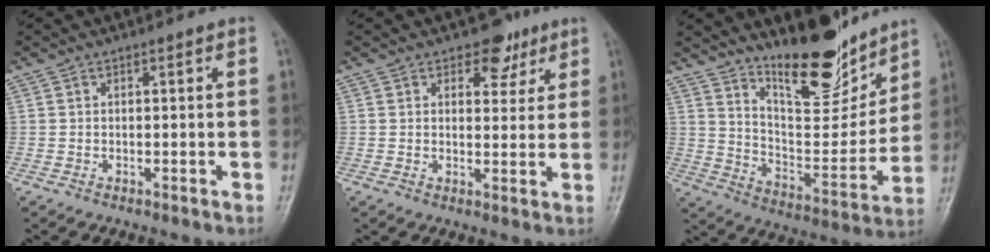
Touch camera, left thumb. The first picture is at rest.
{"total": 5.4, "force": [3.4, 3.4, 2.5], "torque": [-0.002, -0.016, 0.044]}
{"total": 16.7, "force": [13.1, 5.2, 9.0], "torque": [-0.098, -0.103, 0.225]}